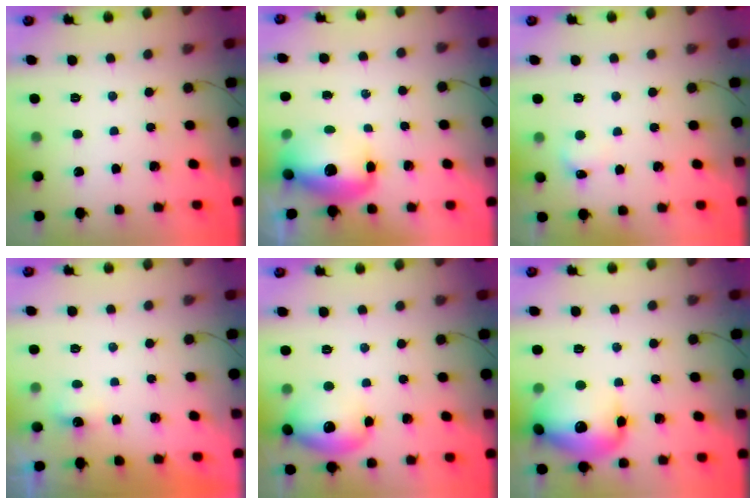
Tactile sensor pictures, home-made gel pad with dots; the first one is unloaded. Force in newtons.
{"total": 13.1, "press": 12.8, "slide": 2.8}
{"total": 5.2, "press": 5.0, "slide": 1.4}
{"total": 2.2, "press": 2.2, "slide": 0.5}
{"total": 16.8, "press": 13.5, "slide": 10.0}
{"total": 17.1, "press": 17.1, "slide": 1.3}